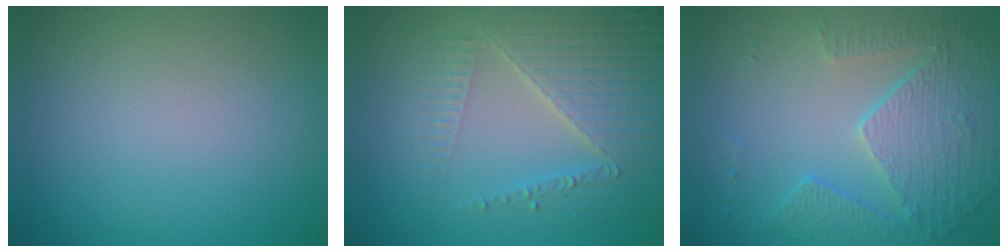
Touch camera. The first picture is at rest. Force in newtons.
{"total": 4.3, "press": 4.1, "slide": 1.3}
{"total": 5.3, "press": 3.8, "slide": 3.7}